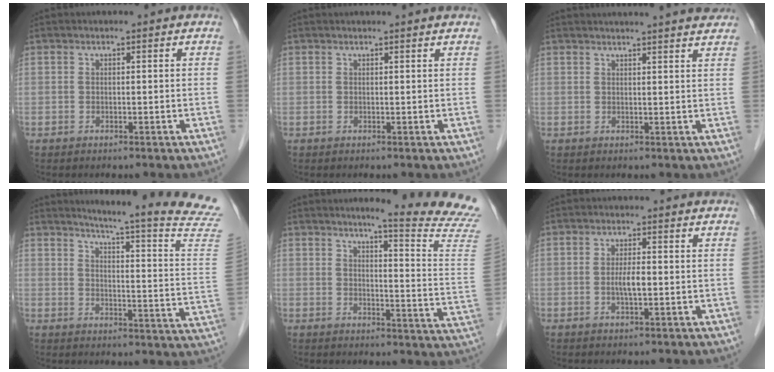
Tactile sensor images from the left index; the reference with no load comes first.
{"total": 2.5, "force": [2.4, -0.3, 0.7], "torque": [-0.013, 0.012, 0.028]}
{"total": 11.9, "force": [11.1, 0.3, 4.2], "torque": [-0.056, 0.011, 0.123]}
{"total": 21.6, "force": [19.3, -1.2, 9.7], "torque": [-0.136, -0.103, 0.221]}
{"total": 16.6, "force": [15.2, -2.1, 6.5], "torque": [-0.087, -0.121, 0.162]}
{"total": 2.6, "force": [-0.4, 0.5, 2.5], "torque": [-0.052, 0.000, -0.007]}